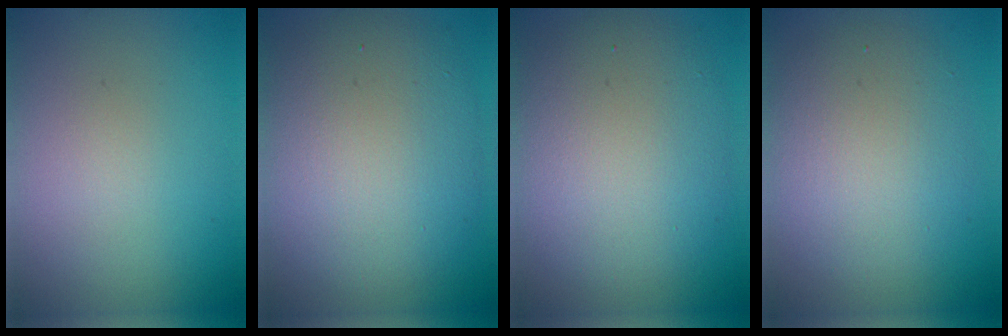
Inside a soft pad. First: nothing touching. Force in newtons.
{"total": 9.5, "press": 9.5, "slide": 0.3}
{"total": 8.5, "press": 8.5, "slide": 0.3}
{"total": 5.7, "press": 5.7, "slide": 0.4}